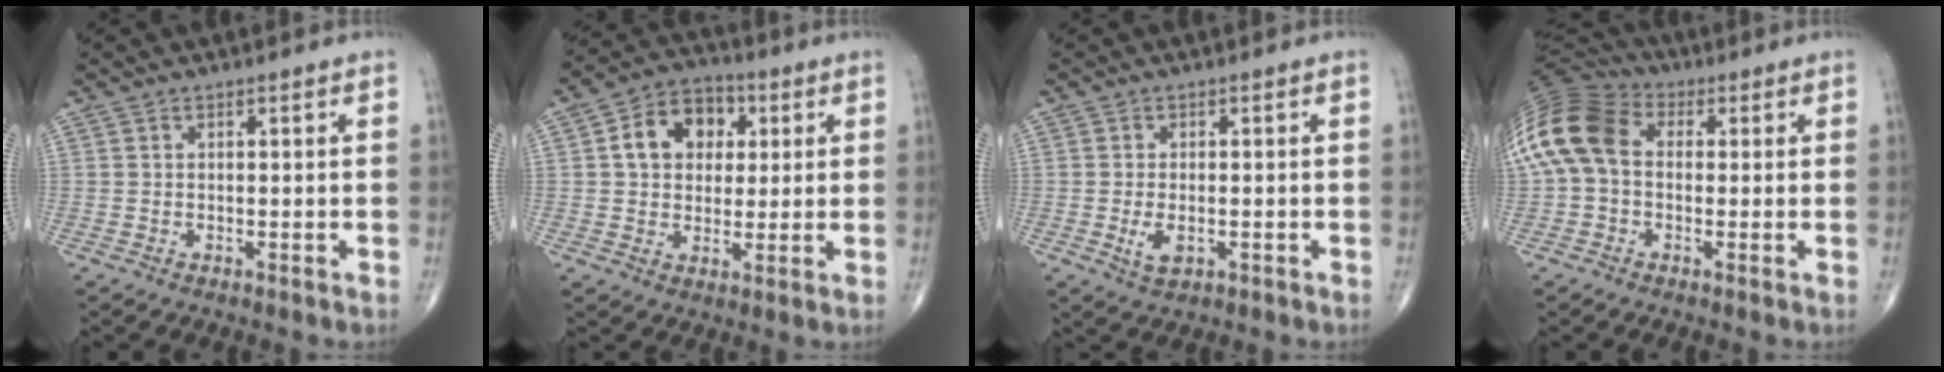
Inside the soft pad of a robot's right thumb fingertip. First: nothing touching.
{"total": 11.2, "force": [2.6, 8.5, 6.8], "torque": [-0.077, 0.008, 0.035]}
{"total": 3.5, "force": [-0.9, 1.8, 2.8], "torque": [-0.051, -0.005, -0.011]}
{"total": 15.1, "force": [1.2, 10.9, 10.4], "torque": [-0.222, 0.038, 0.011]}